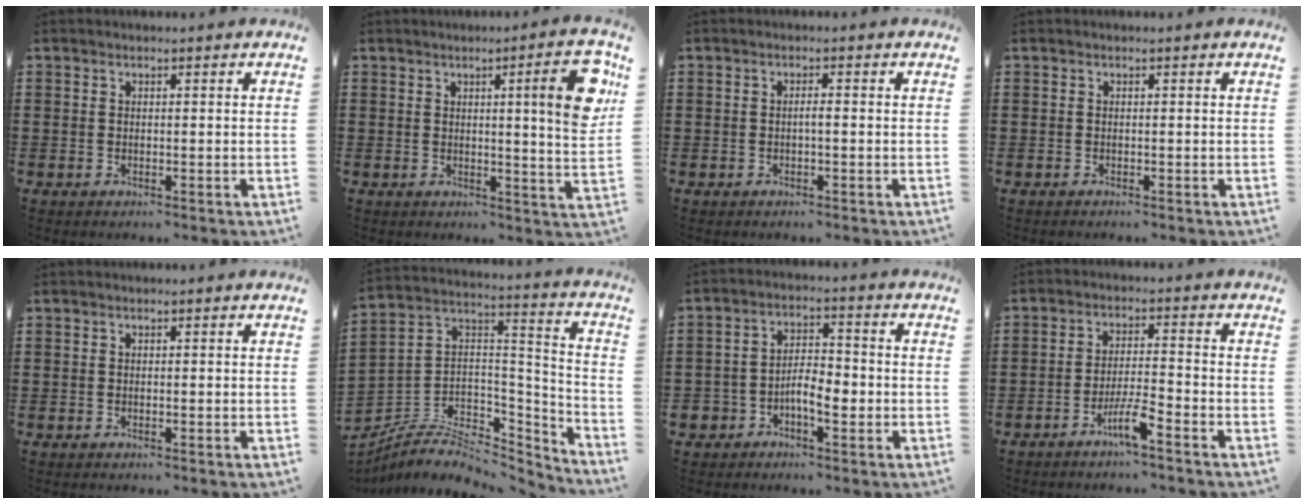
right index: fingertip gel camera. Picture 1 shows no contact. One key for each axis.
{"total": 9.0, "fx": 3.3, "fy": 0.6, "fz": 8.4, "tx": -0.121, "ty": -0.014, "tz": 0.043}
{"total": 1.1, "fx": -0.3, "fy": 0.1, "fz": 1.1, "tx": -0.020, "ty": -0.002, "tz": -0.006}
{"total": 0.0}
{"total": 0.0}
{"total": 7.4, "fx": -5.3, "fy": 3.9, "fz": 3.3, "tx": -0.072, "ty": 0.006, "tz": -0.102}
{"total": 5.3, "fx": -2.4, "fy": 2.9, "fz": 3.7, "tx": -0.073, "ty": 0.010, "tz": -0.047}
{"total": 5.0, "fx": -3.5, "fy": 0.2, "fz": 3.6, "tx": -0.075, "ty": -0.005, "tz": -0.066}